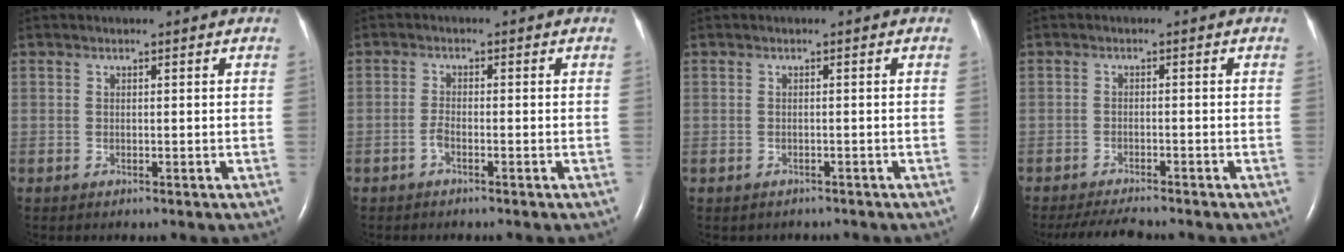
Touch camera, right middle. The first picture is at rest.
{"total": 1.4, "force": [-0.9, 0.2, 1.0], "torque": [-0.025, 0.000, -0.019]}
{"total": 2.0, "force": [-1.7, 1.0, 0.3], "torque": [-0.013, -0.001, -0.018]}
{"total": 5.8, "force": [-5.3, 0.5, 2.3], "torque": [-0.041, -0.019, -0.086]}